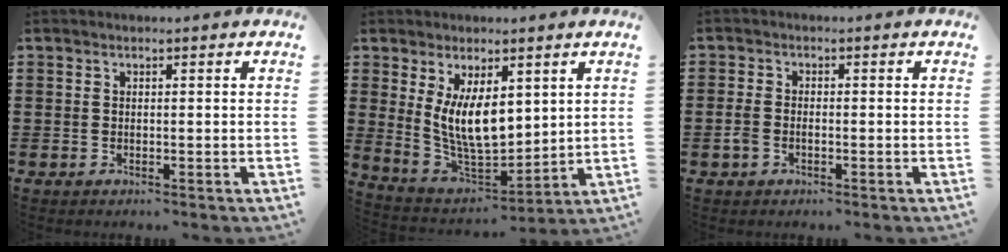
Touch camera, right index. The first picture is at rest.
{"total": 8.6, "force": [2.5, 4.2, 7.1], "torque": [-0.152, -0.017, 0.043]}
{"total": 2.1, "force": [-0.9, 1.2, 1.4], "torque": [-0.043, -0.004, -0.022]}